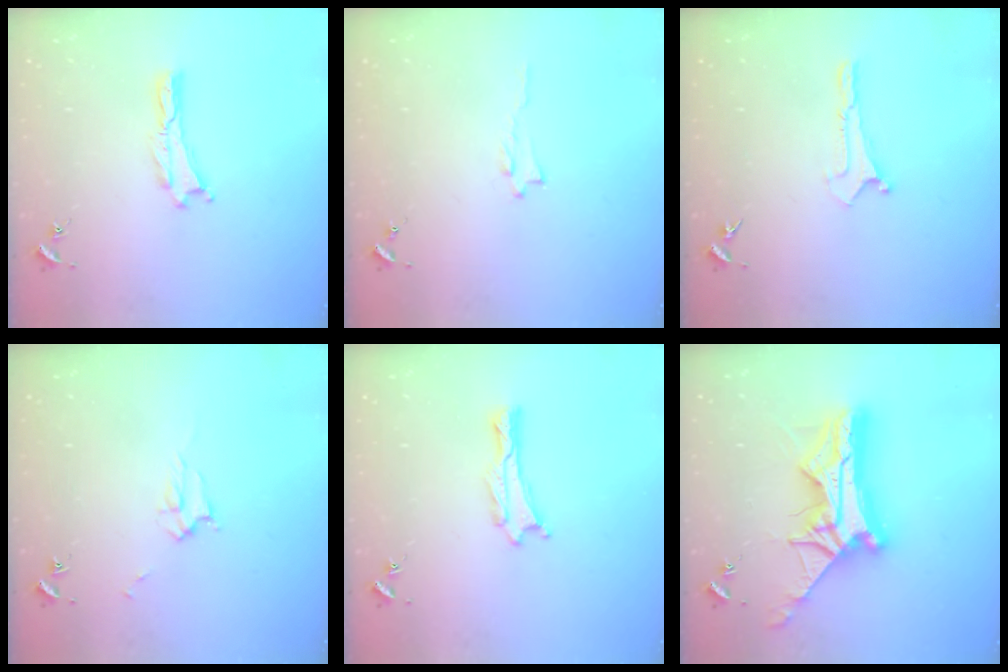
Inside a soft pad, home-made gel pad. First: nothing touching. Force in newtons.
{"total": 0.6, "press": 0.6, "slide": 0.1}
{"total": 0.0}
{"total": 2.3, "press": 2.3, "slide": 0.3}
{"total": 0.0}
{"total": 14.8, "press": 14.7, "slide": 1.4}